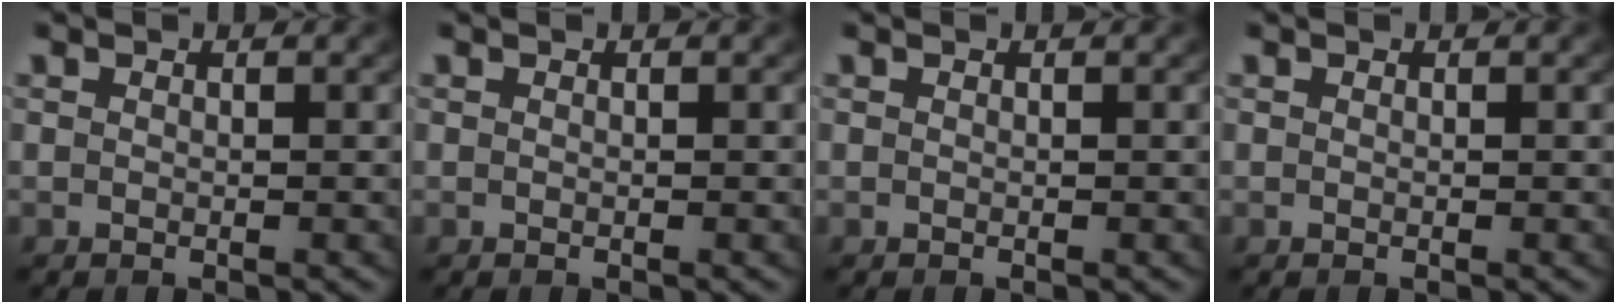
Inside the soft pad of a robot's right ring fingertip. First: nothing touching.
{"total": 0.0}
{"total": 0.0}
{"total": 0.0}